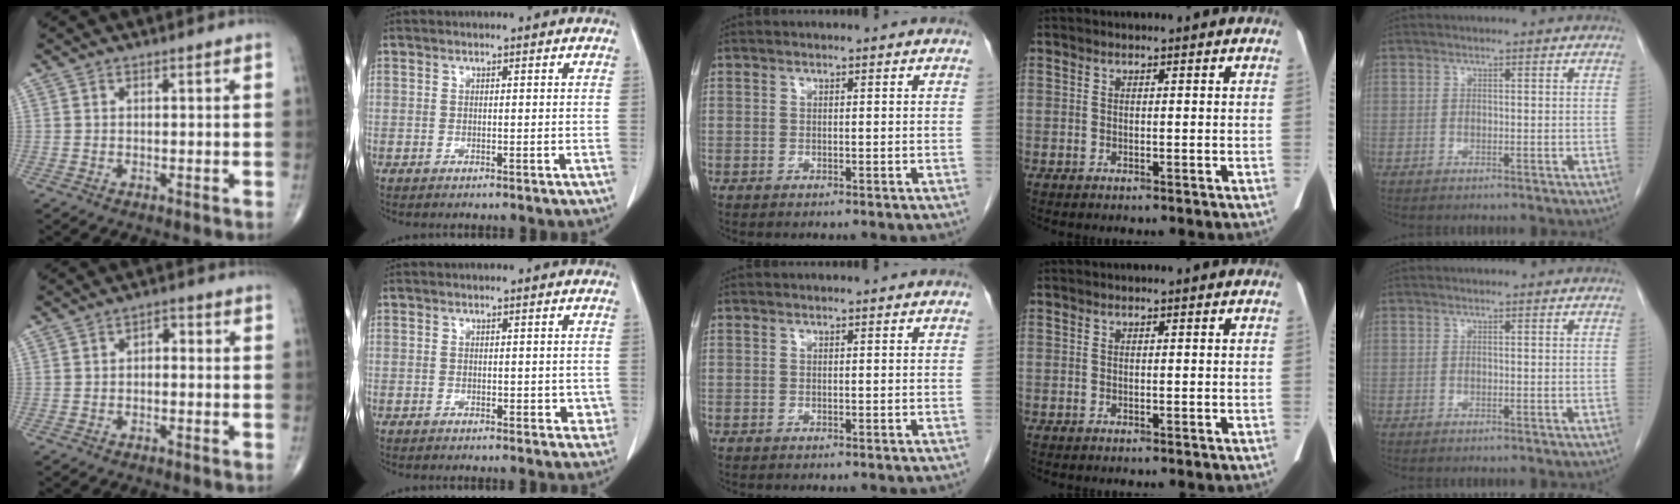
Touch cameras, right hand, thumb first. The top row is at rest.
{"thumb": {"total": 2.4, "force": [-0.1, 1.5, 1.8], "torque": [-0.014, 0.011, -0.011]}, "index": {"total": 2.5, "force": [-0.2, 1.7, 1.8], "torque": [-0.011, 0.002, 0.001]}}